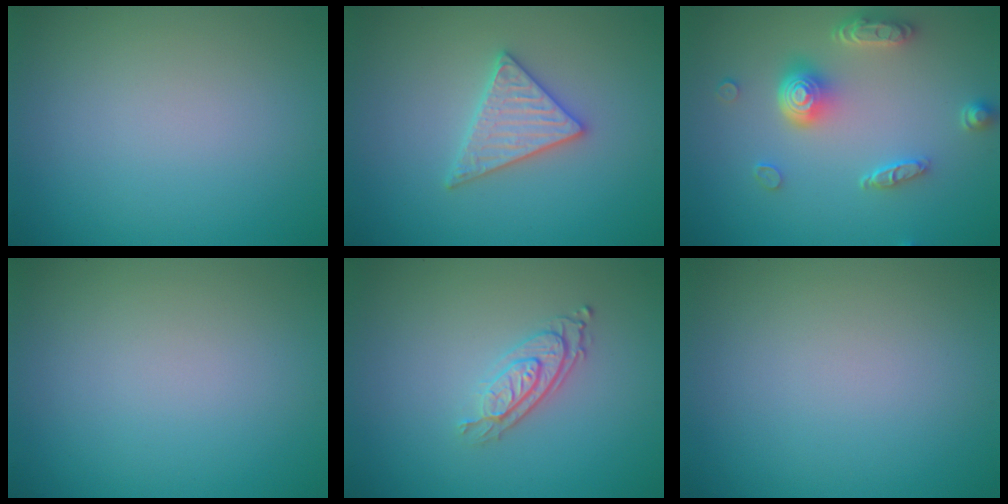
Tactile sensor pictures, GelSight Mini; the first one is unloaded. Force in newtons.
{"total": 3.3, "press": 3.3, "slide": 0.5}
{"total": 4.7, "press": 3.7, "slide": 3.0}
{"total": 0.0}
{"total": 2.8, "press": 2.0, "slide": 1.8}
{"total": 0.0}